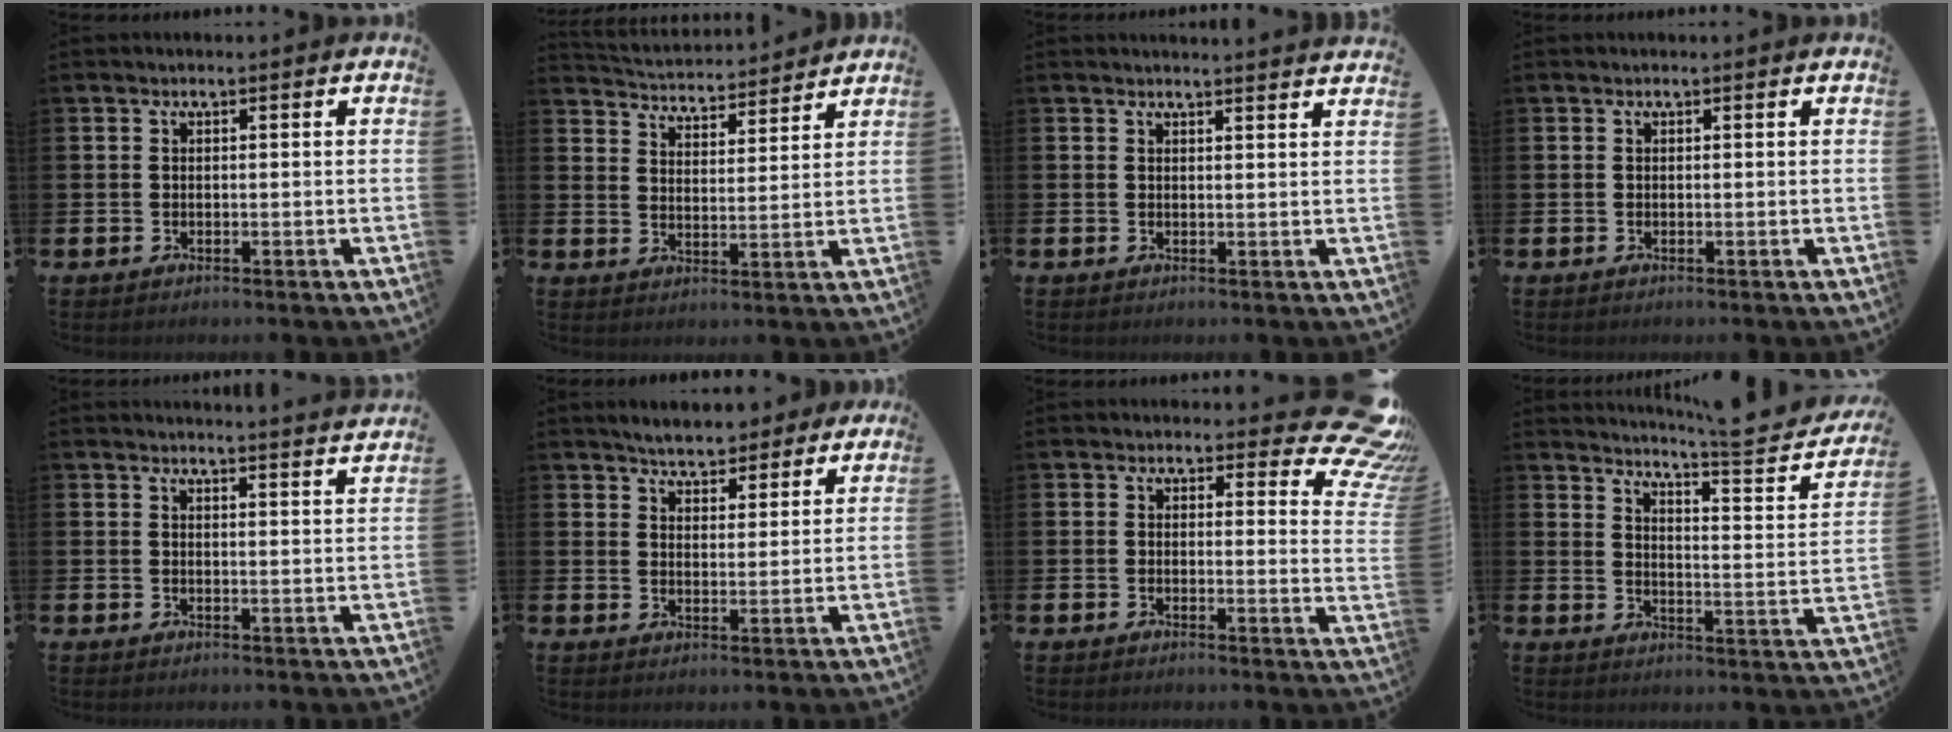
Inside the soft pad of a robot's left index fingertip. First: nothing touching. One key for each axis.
{"total": 4.3, "fx": 4.3, "fy": 0.4, "fz": -0.2, "tx": -0.018, "ty": -0.036, "tz": 0.073}
{"total": 1.9, "fx": 1.8, "fy": -0.4, "fz": -0.3, "tx": 0.017, "ty": -0.019, "tz": 0.031}
{"total": 0.0}
{"total": 3.3, "fx": 3.3, "fy": -0.6, "fz": -0.2, "tx": 0.014, "ty": -0.032, "tz": 0.055}
{"total": 5.2, "fx": 5.0, "fy": 1.4, "fz": 0.7, "tx": -0.022, "ty": -0.023, "tz": 0.087}
{"total": 5.6, "fx": 4.7, "fy": 2.1, "fz": 2.3, "tx": -0.016, "ty": -0.040, "tz": 0.075}
{"total": 5.9, "fx": 5.1, "fy": 0.0, "fz": 2.9, "tx": -0.052, "ty": -0.048, "tz": 0.074}